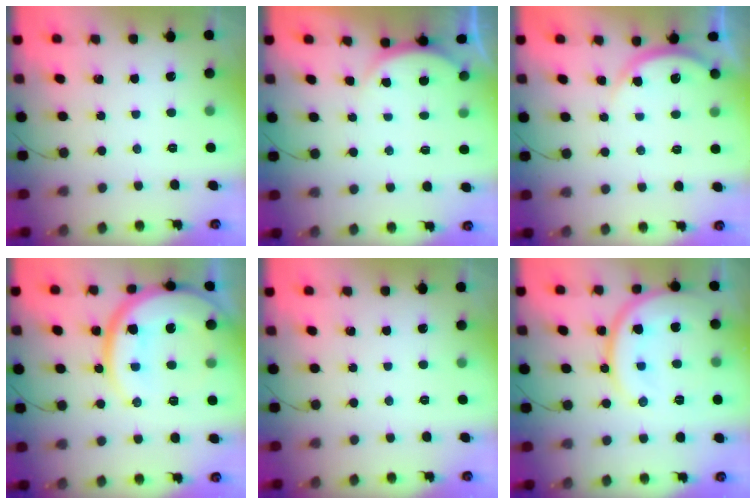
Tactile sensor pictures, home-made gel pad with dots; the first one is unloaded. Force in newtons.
{"total": 3.6, "press": 3.2, "slide": 1.8}
{"total": 3.8, "press": 3.8, "slide": 0.2}
{"total": 21.4, "press": 21.3, "slide": 2.0}
{"total": 0.0}
{"total": 15.7, "press": 15.6, "slide": 1.5}